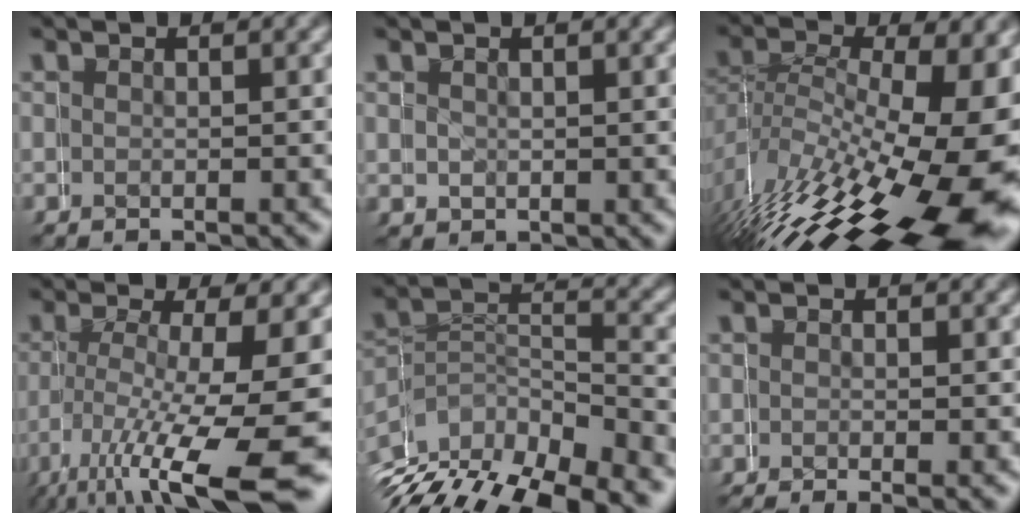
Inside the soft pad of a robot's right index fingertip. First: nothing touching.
{"total": 1.7, "force": [1.3, 0.8, -0.8], "torque": [0.010, -0.008, 0.027]}
{"total": 13.8, "force": [-3.1, 6.5, 11.7], "torque": [-0.169, -0.027, -0.022]}
{"total": 6.8, "force": [-2.8, 1.6, 5.9], "torque": [-0.102, -0.031, -0.024]}
{"total": 11.7, "force": [-7.3, 7.4, 5.5], "torque": [-0.089, -0.033, -0.100]}
{"total": 1.1, "force": [-0.9, -0.1, 0.6], "torque": [-0.003, -0.001, -0.015]}